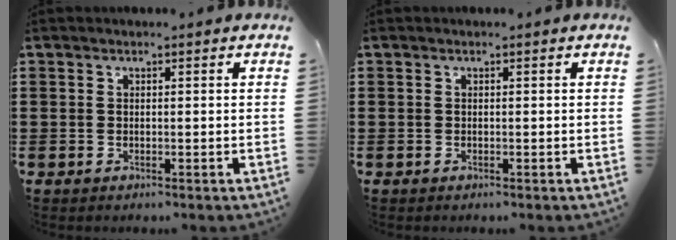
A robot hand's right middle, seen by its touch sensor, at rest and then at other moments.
{"total": 0.0}